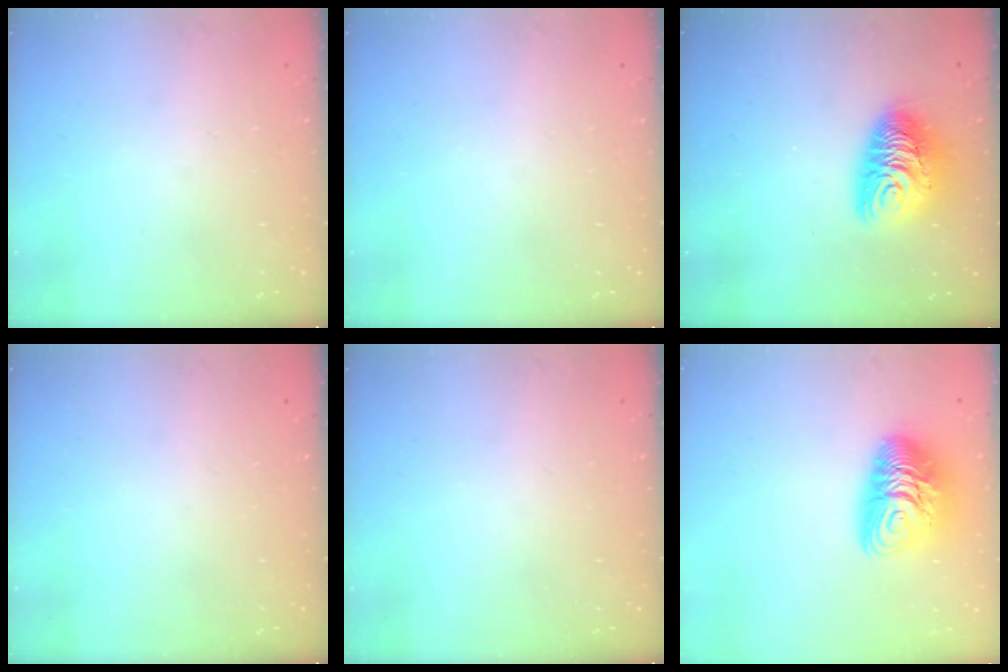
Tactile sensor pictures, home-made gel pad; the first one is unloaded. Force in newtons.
{"total": 0.0}
{"total": 12.7, "press": 12.6, "slide": 1.2}
{"total": 0.0}
{"total": 0.0}
{"total": 11.8, "press": 11.8, "slide": 1.1}